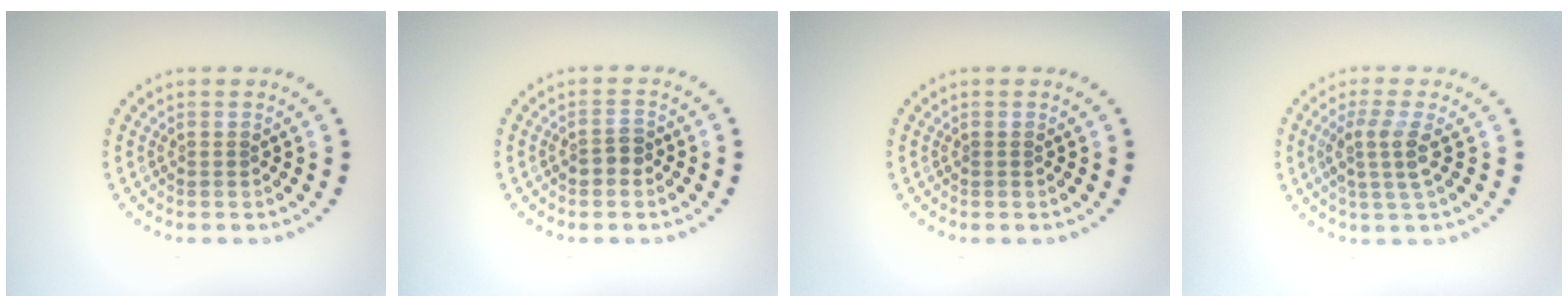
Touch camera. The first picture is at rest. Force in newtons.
{"total": 1.5, "press": 1.4, "slide": 0.5}
{"total": 0.0}
{"total": 2.6, "press": 2.0, "slide": 1.7}